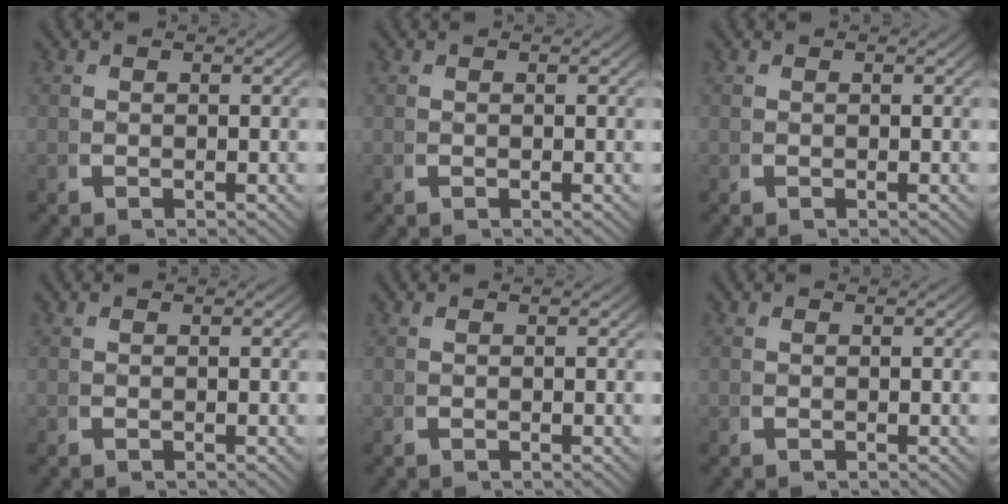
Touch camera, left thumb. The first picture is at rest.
{"total": 0.0}
{"total": 0.0}
{"total": 0.0}
{"total": 0.0}
{"total": 0.0}